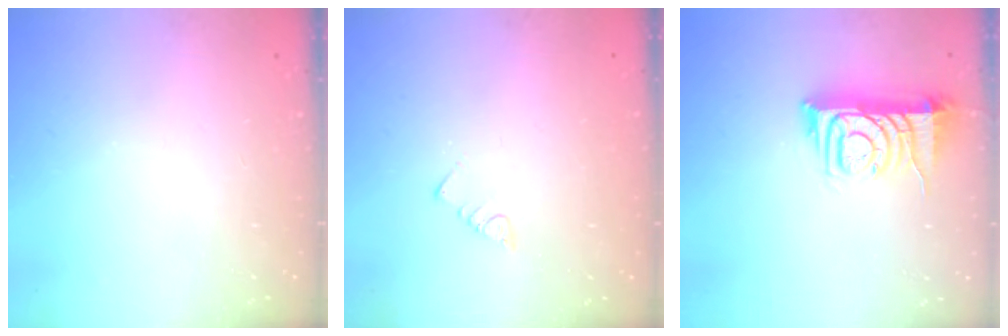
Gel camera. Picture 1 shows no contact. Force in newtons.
{"total": 2.7, "press": 2.7, "slide": 0.5}
{"total": 10.0, "press": 10.0, "slide": 0.7}